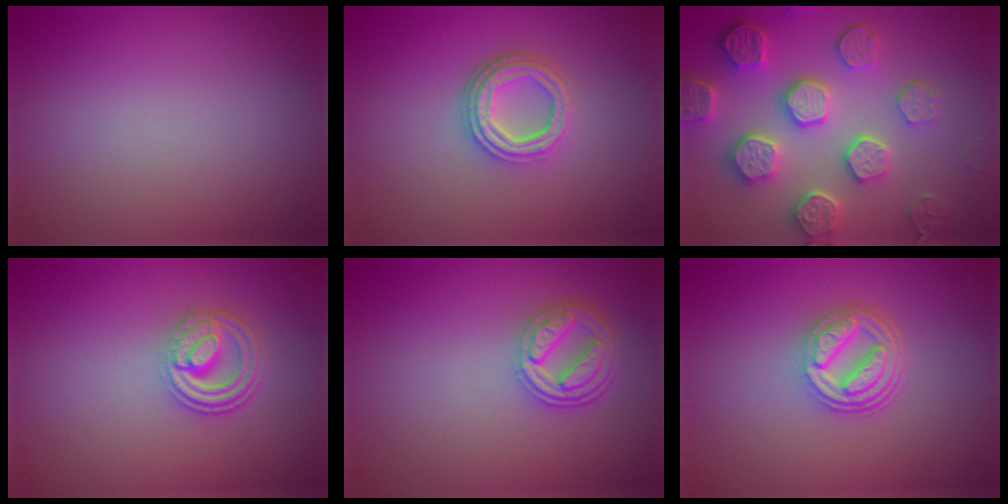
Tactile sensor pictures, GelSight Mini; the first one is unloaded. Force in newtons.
{"total": 4.6, "press": 3.3, "slide": 3.1}
{"total": 7.2, "press": 5.7, "slide": 4.3}
{"total": 4.5, "press": 3.3, "slide": 3.0}
{"total": 4.5, "press": 3.5, "slide": 2.9}
{"total": 5.2, "press": 3.9, "slide": 3.5}